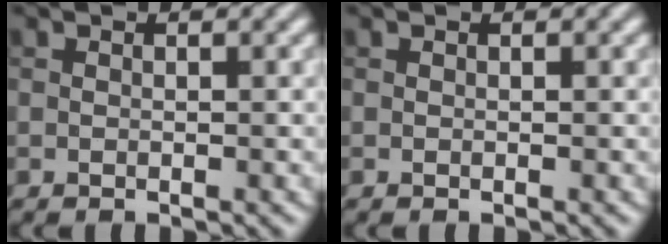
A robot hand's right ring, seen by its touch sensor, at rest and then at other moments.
{"total": 0.0}